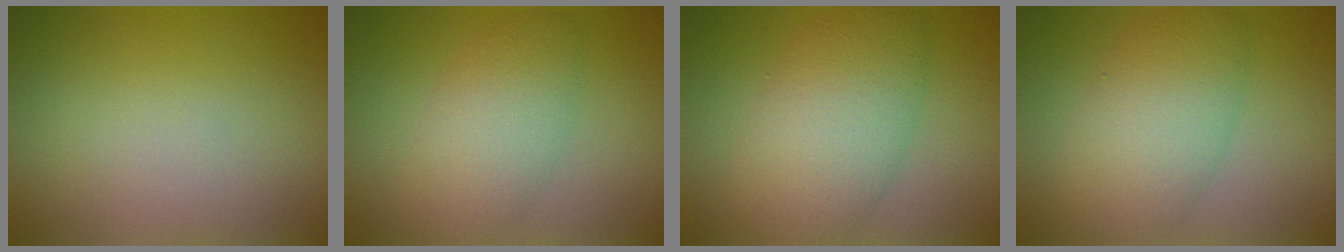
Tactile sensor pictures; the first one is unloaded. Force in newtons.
{"total": 4.9, "press": 4.9, "slide": 0.2}
{"total": 7.5, "press": 7.5, "slide": 0.3}
{"total": 6.5, "press": 6.5, "slide": 0.1}